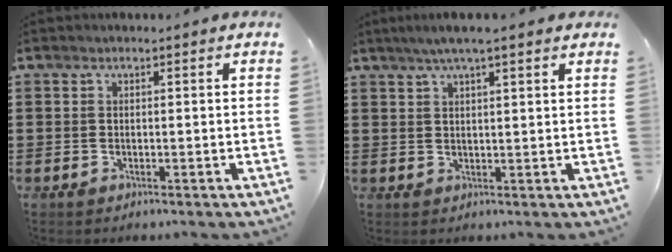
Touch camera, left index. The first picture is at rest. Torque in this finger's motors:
{"motor_torque": [1.08, -1.05, 0.42, 0.13]}